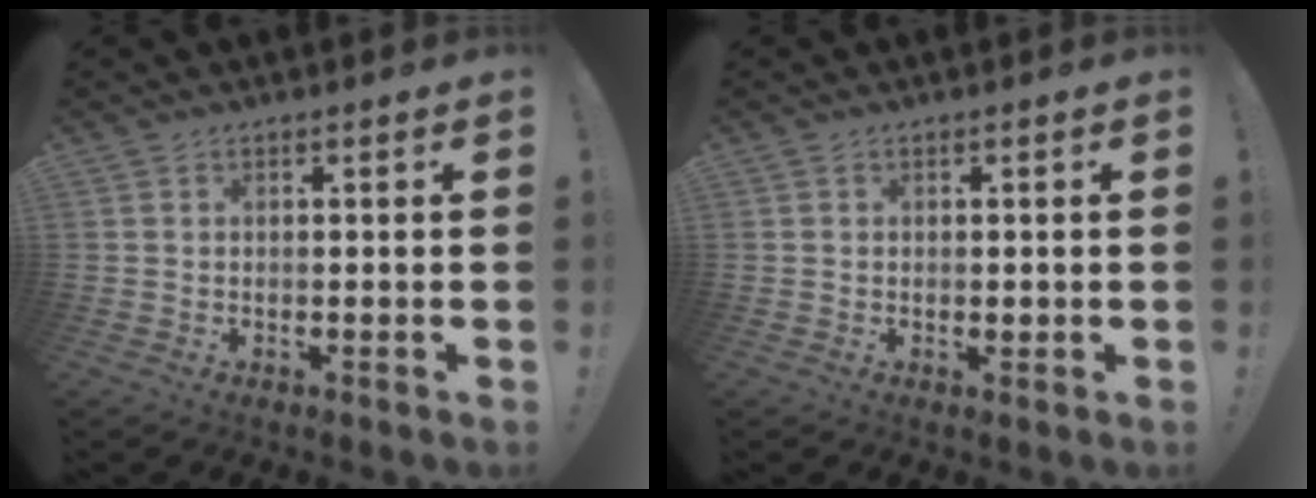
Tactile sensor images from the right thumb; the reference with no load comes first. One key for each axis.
{"total": 0.6, "fx": 0.1, "fy": 0.4, "fz": 0.4, "tx": 0.002, "ty": -0.001, "tz": 0.000}